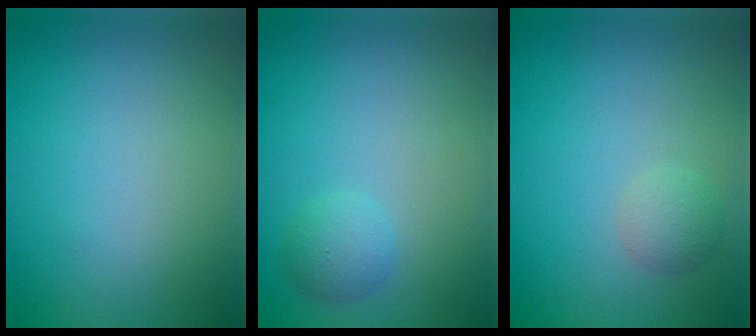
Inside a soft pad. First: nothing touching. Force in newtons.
{"total": 1.7, "press": 1.7, "slide": 0.1}
{"total": 1.6, "press": 1.6, "slide": 0.0}